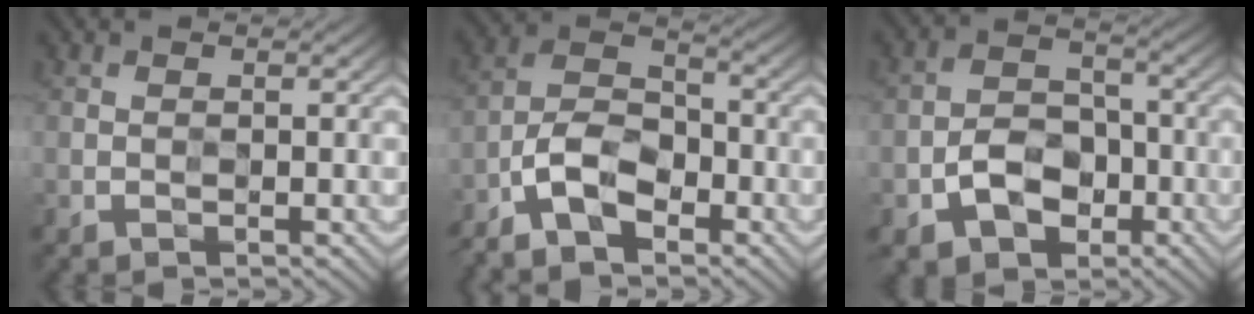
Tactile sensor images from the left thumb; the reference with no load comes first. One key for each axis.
{"total": 8.7, "fx": -5.6, "fy": 3.9, "fz": 5.4, "tx": -0.104, "ty": -0.001, "tz": -0.124}
{"total": 6.9, "fx": -3.0, "fy": 4.8, "fz": 4.0, "tx": -0.074, "ty": -0.002, "tz": -0.060}